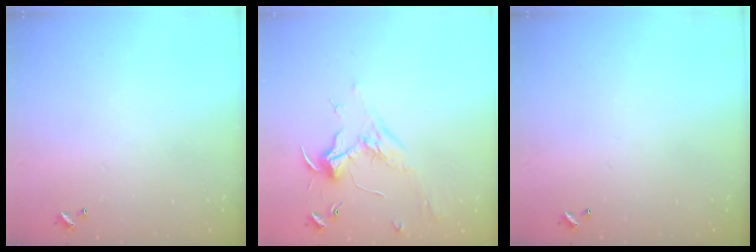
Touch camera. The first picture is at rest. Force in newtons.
{"total": 1.8, "press": 1.7, "slide": 0.7}
{"total": 0.0}